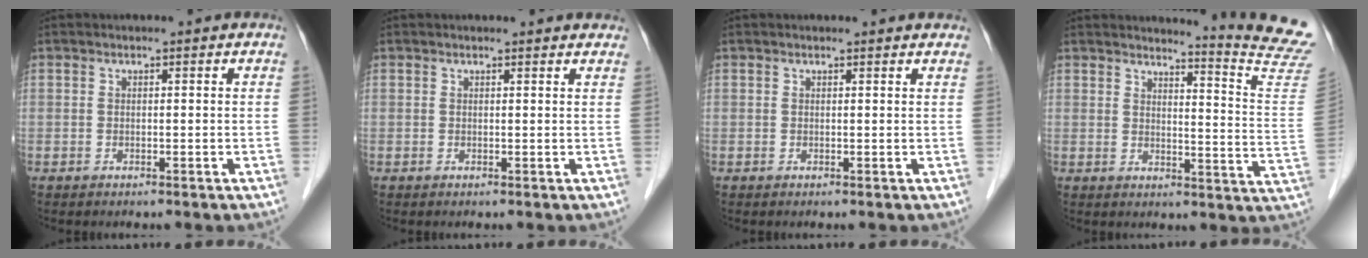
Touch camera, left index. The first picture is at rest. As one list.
[{"total": 3.1, "force": [3.1, 0.5, 0.5], "torque": [-0.010, 0.001, 0.022]}, {"total": 2.4, "force": [2.3, 0.3, 0.3], "torque": [-0.011, 0.003, 0.018]}, {"total": 13.8, "force": [13.3, -2.6, 2.2], "torque": [-0.033, -0.136, 0.134]}]